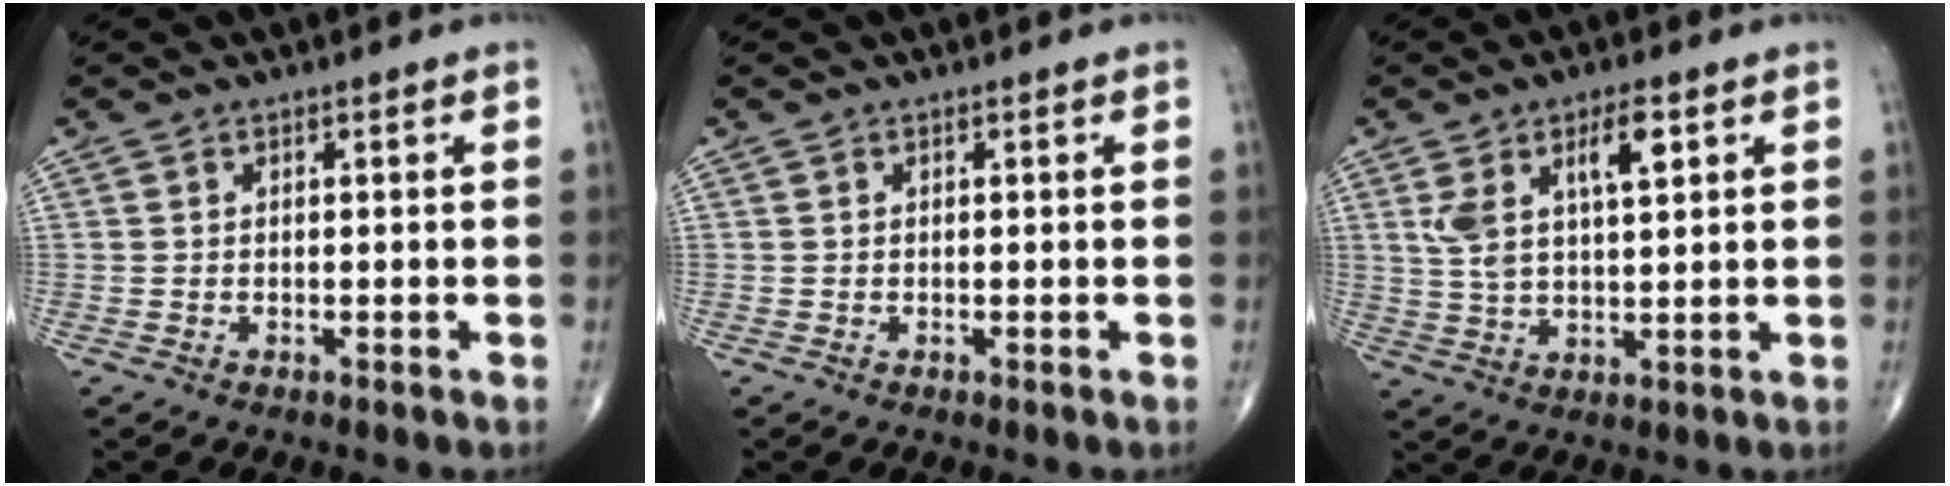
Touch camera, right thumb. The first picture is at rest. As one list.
[{"total": 0.0}, {"total": 8.7, "force": [3.7, 3.5, 7.1], "torque": [-0.127, -0.007, 0.073]}]